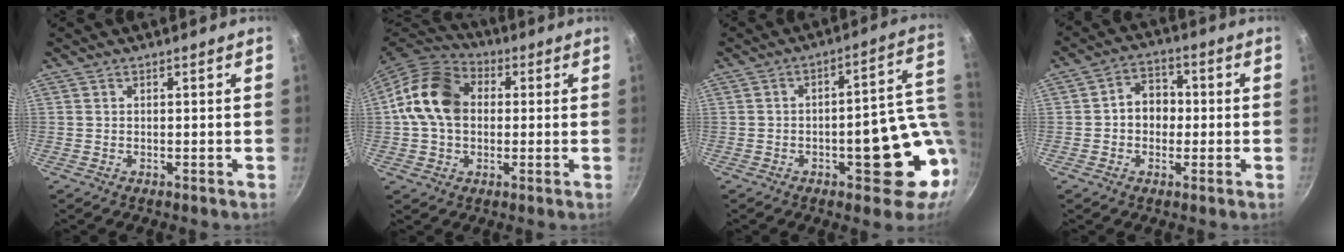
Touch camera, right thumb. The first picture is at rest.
{"total": 14.4, "force": [1.2, 10.9, 9.3], "torque": [-0.143, 0.022, 0.006]}
{"total": 16.7, "force": [-2.1, 7.2, 15.0], "torque": [-0.140, 0.018, -0.019]}
{"total": 6.9, "force": [-0.4, 5.6, 4.0], "torque": [-0.025, 0.018, -0.013]}